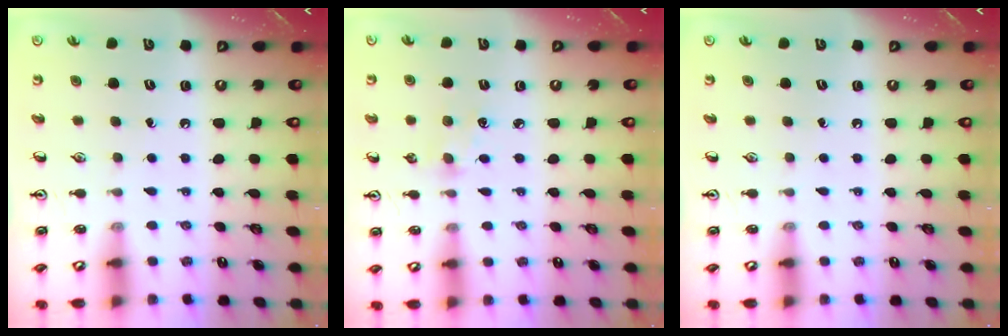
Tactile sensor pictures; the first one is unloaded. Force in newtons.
{"total": 5.6, "press": 5.5, "slide": 0.6}
{"total": 0.0}